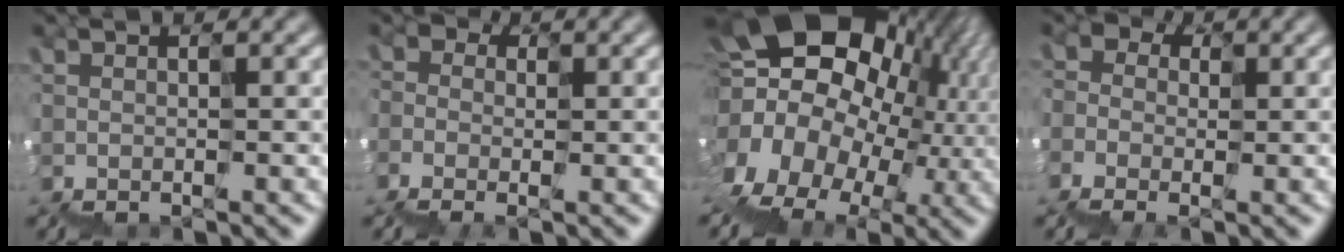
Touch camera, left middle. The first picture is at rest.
{"total": 1.7, "force": [-1.1, 1.3, 0.1], "torque": [-0.022, 0.004, -0.021]}
{"total": 15.7, "force": [0.8, 12.1, 10.0], "torque": [-0.190, 0.007, 0.033]}
{"total": 2.8, "force": [-1.2, 2.4, 0.6], "torque": [-0.042, 0.007, -0.023]}